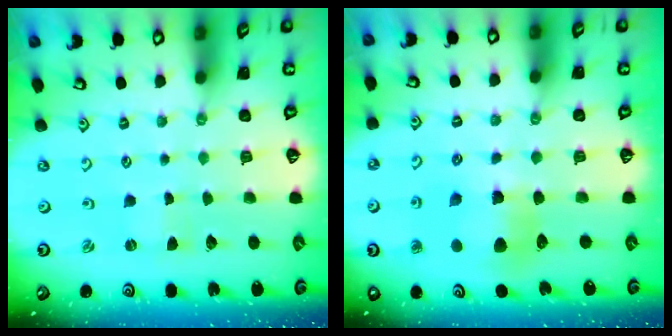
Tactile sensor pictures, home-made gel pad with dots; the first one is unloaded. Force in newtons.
{"total": 9.2, "press": 9.1, "slide": 1.2}